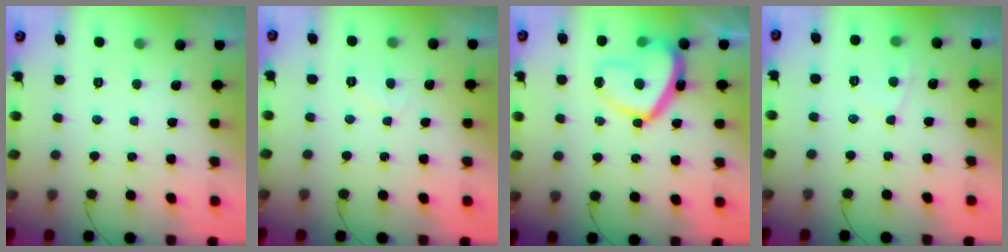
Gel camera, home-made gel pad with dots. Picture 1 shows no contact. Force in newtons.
{"total": 3.0, "press": 2.9, "slide": 0.3}
{"total": 14.8, "press": 14.7, "slide": 1.4}
{"total": 3.9, "press": 3.9, "slide": 0.5}